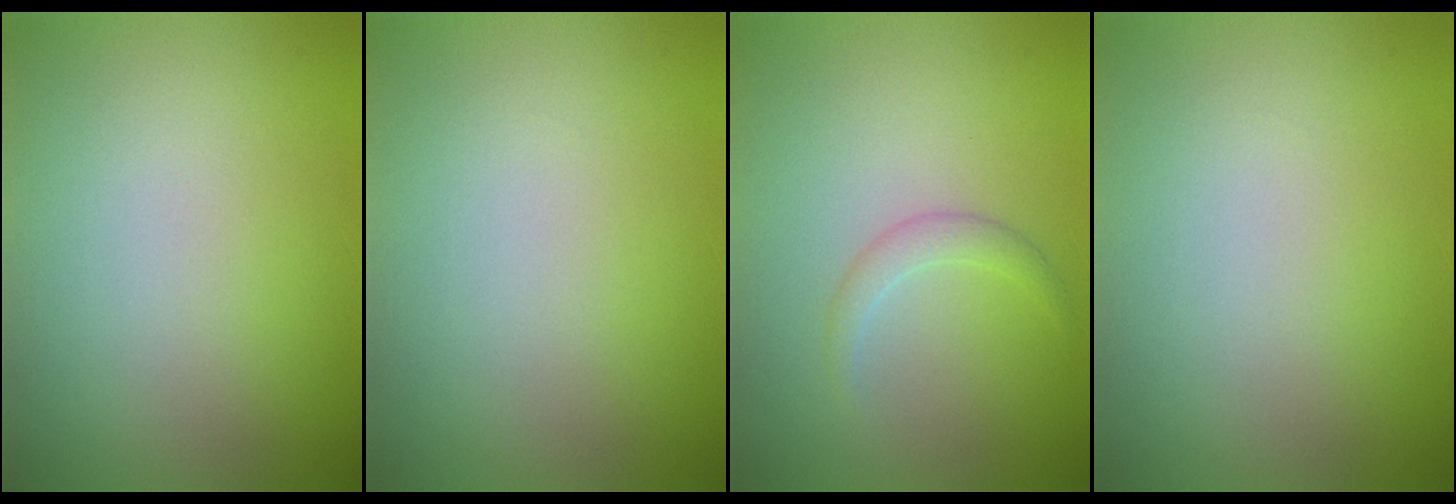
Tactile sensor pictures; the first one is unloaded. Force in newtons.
{"total": 0.0}
{"total": 1.3, "press": 1.3, "slide": 0.1}
{"total": 0.0}